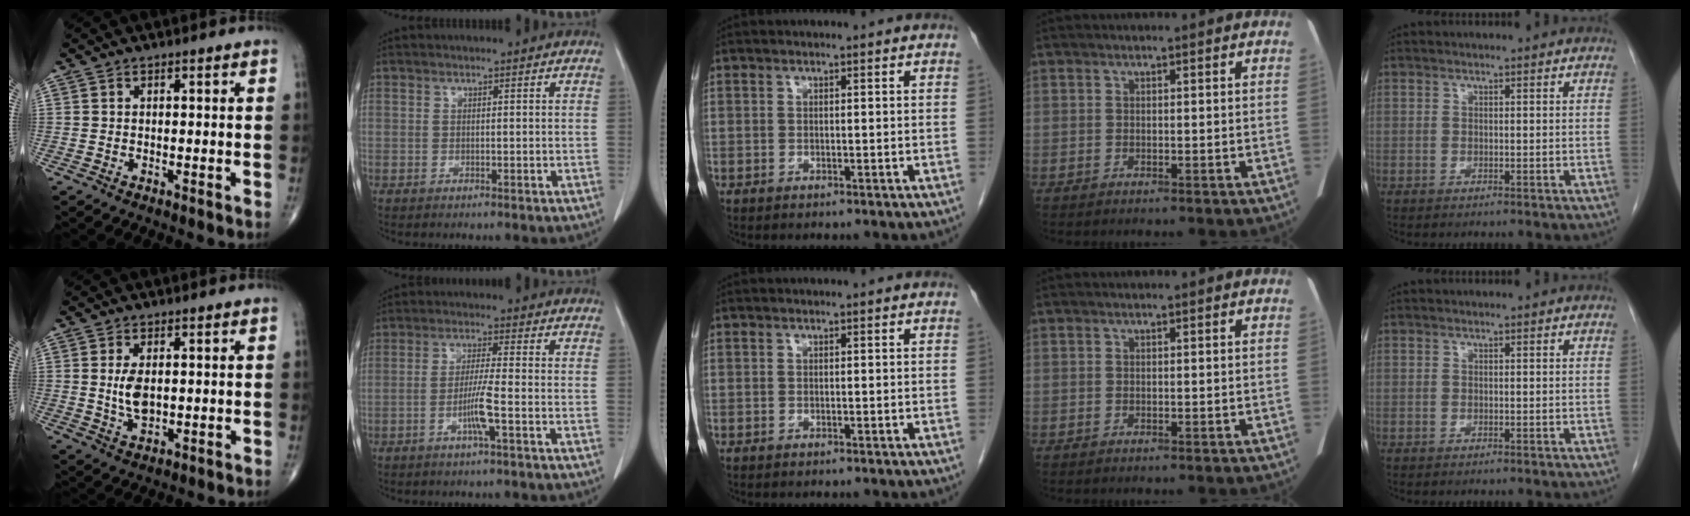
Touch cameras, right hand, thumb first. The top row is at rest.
{"thumb": {"total": 4.8, "force": [0.5, 2.6, 4.1], "torque": [-0.076, -0.009, 0.013]}, "index": {"total": 4.7, "force": [-1.7, -0.6, 4.4], "torque": [-0.085, -0.006, -0.036]}}